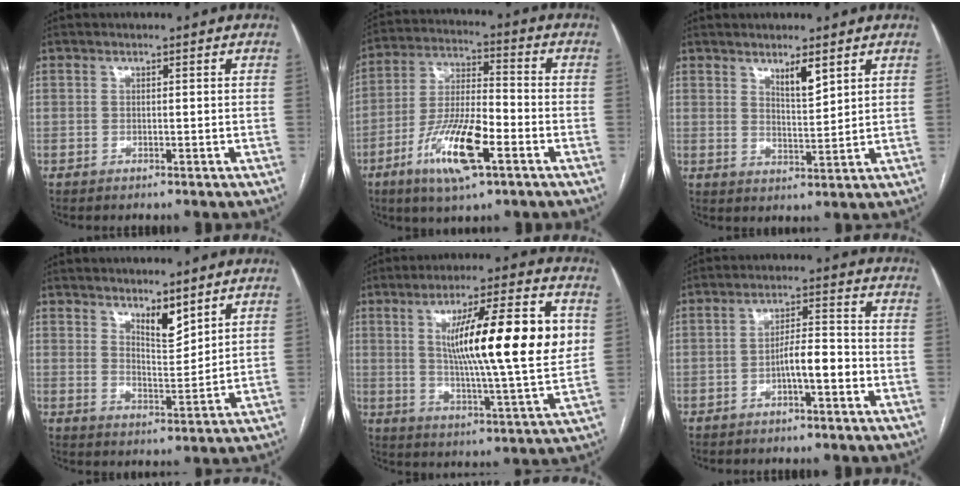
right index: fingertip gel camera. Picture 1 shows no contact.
{"total": 13.6, "force": [-6.2, 3.0, 11.8], "torque": [-0.233, -0.009, -0.110]}
{"total": 3.9, "force": [2.7, 0.7, 2.8], "torque": [-0.051, -0.009, 0.050]}
{"total": 5.0, "force": [3.8, 1.3, 2.9], "torque": [-0.052, -0.016, 0.069]}
{"total": 19.7, "force": [3.9, 1.4, 19.2], "torque": [-0.300, 0.000, 0.053]}
{"total": 5.6, "force": [-2.2, 1.1, 5.0], "torque": [-0.085, 0.016, -0.036]}